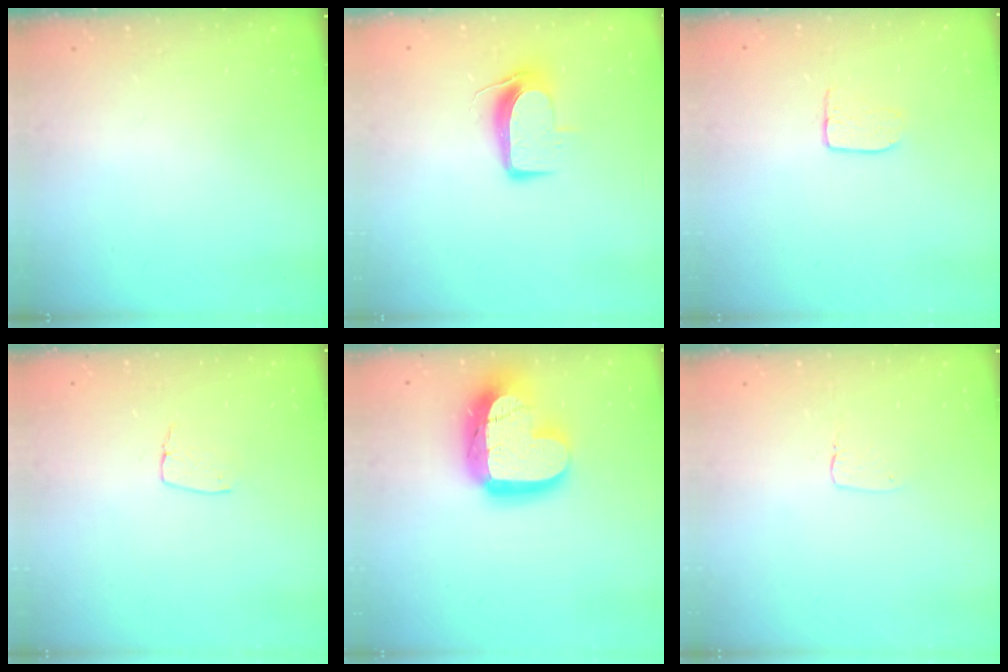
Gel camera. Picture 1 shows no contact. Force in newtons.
{"total": 8.8, "press": 8.7, "slide": 1.0}
{"total": 6.1, "press": 6.1, "slide": 0.4}
{"total": 6.0, "press": 6.0, "slide": 0.4}
{"total": 21.2, "press": 21.2, "slide": 1.7}
{"total": 2.9, "press": 2.9, "slide": 0.2}